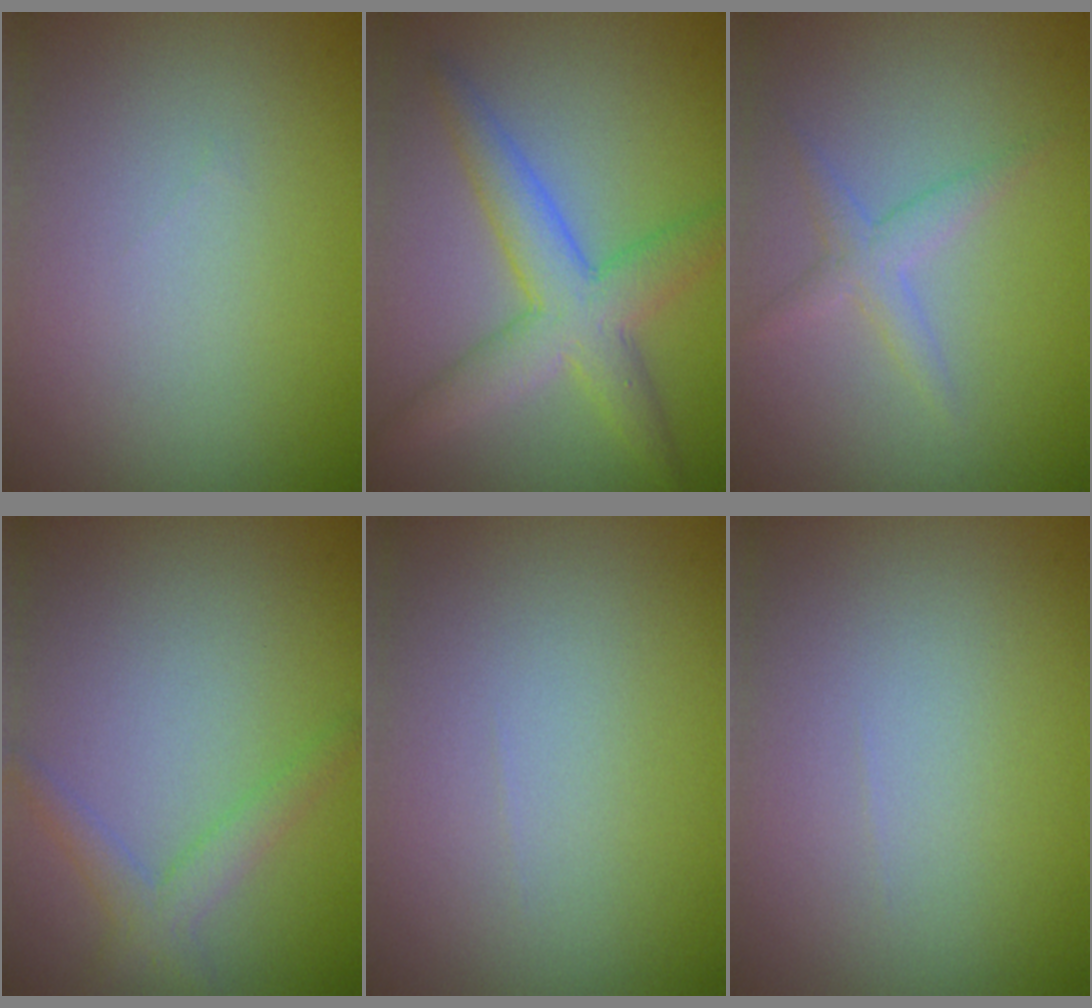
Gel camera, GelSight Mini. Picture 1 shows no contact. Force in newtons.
{"total": 5.0, "press": 5.0, "slide": 0.1}
{"total": 1.8, "press": 1.8, "slide": 0.1}
{"total": 2.1, "press": 2.1, "slide": 0.1}
{"total": 0.0}
{"total": 0.0}